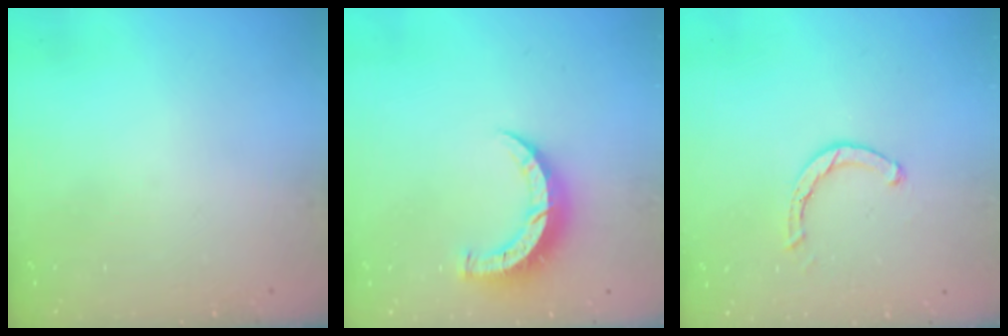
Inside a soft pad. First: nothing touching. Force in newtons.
{"total": 7.7, "press": 7.7, "slide": 0.5}
{"total": 1.6, "press": 1.6, "slide": 0.2}